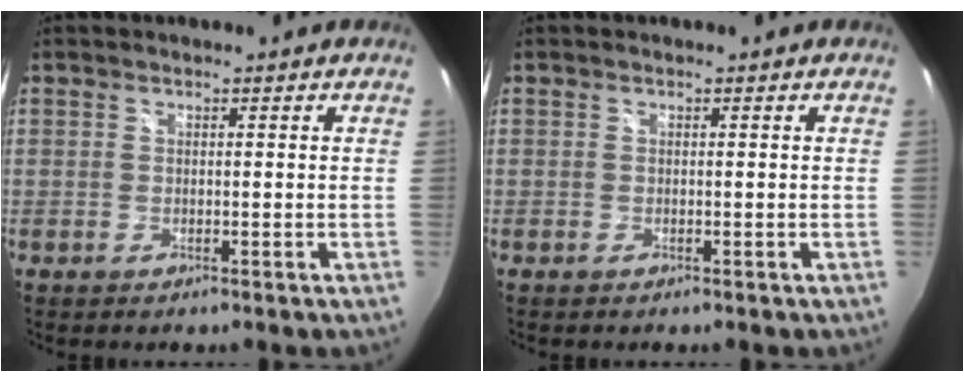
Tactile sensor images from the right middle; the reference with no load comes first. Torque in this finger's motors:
{"motor_torque": [0.07, -0.83, -0.01, 0.03]}